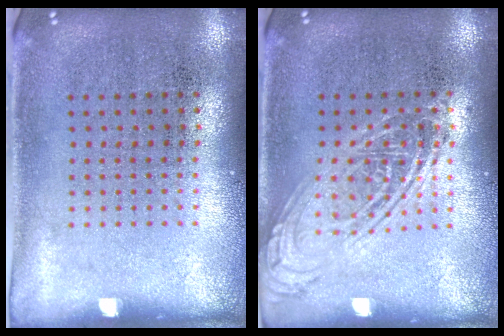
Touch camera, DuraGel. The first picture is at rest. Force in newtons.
{"total": 2.5, "press": 2.5, "slide": 0.3}